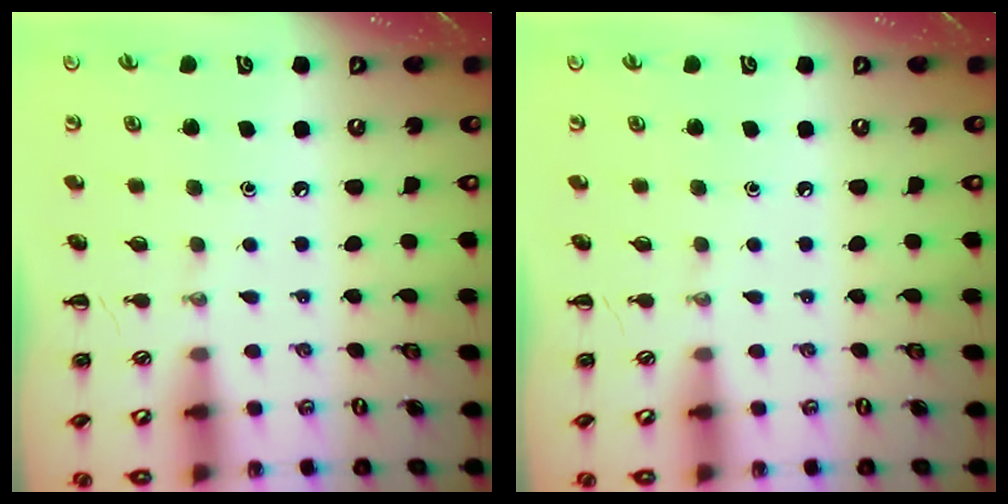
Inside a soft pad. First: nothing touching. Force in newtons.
{"total": 0.0}